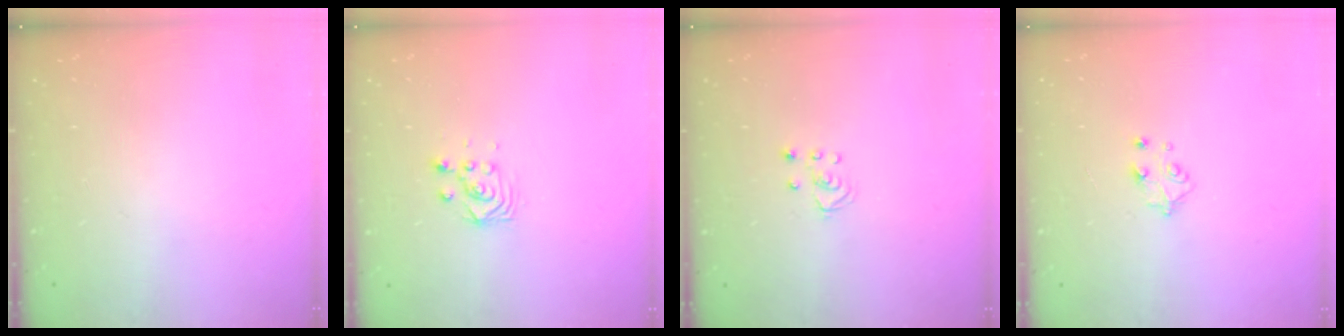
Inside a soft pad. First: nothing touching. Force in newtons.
{"total": 2.9, "press": 2.9, "slide": 0.4}
{"total": 2.5, "press": 2.5, "slide": 0.2}
{"total": 5.4, "press": 5.4, "slide": 0.4}